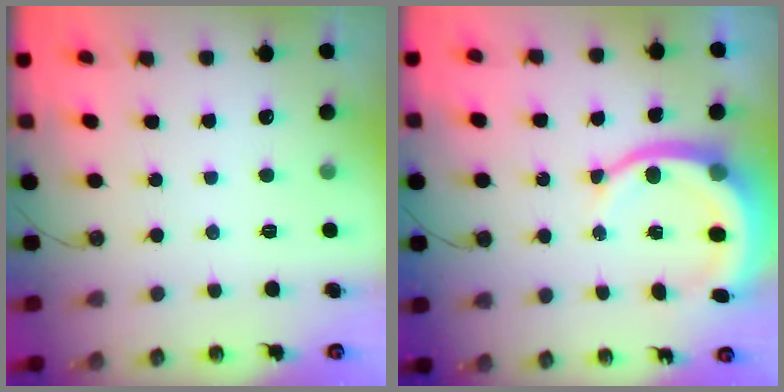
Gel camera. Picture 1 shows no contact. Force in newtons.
{"total": 11.0, "press": 10.9, "slide": 2.0}